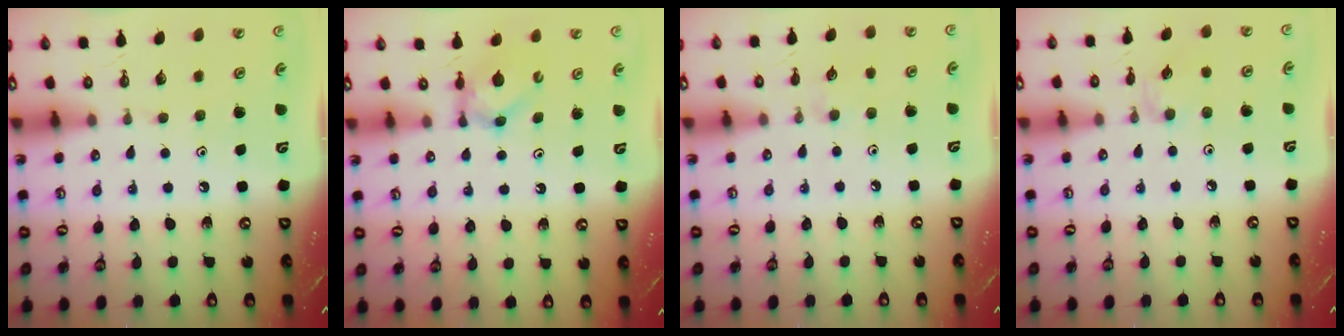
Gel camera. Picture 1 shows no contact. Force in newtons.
{"total": 3.9, "press": 3.8, "slide": 0.8}
{"total": 1.9, "press": 1.8, "slide": 0.3}
{"total": 2.0, "press": 1.9, "slide": 0.4}